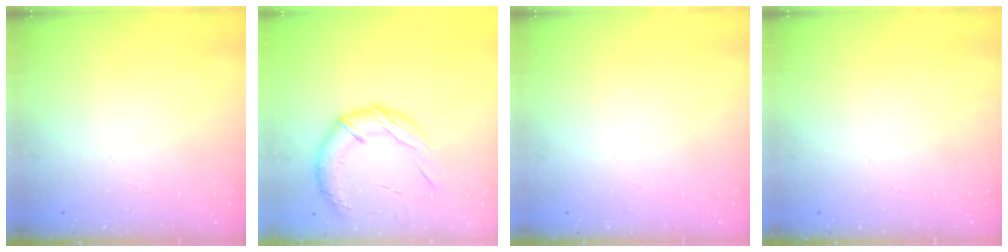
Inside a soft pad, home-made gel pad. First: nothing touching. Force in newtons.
{"total": 14.9, "press": 14.7, "slide": 2.3}
{"total": 0.0}
{"total": 0.0}